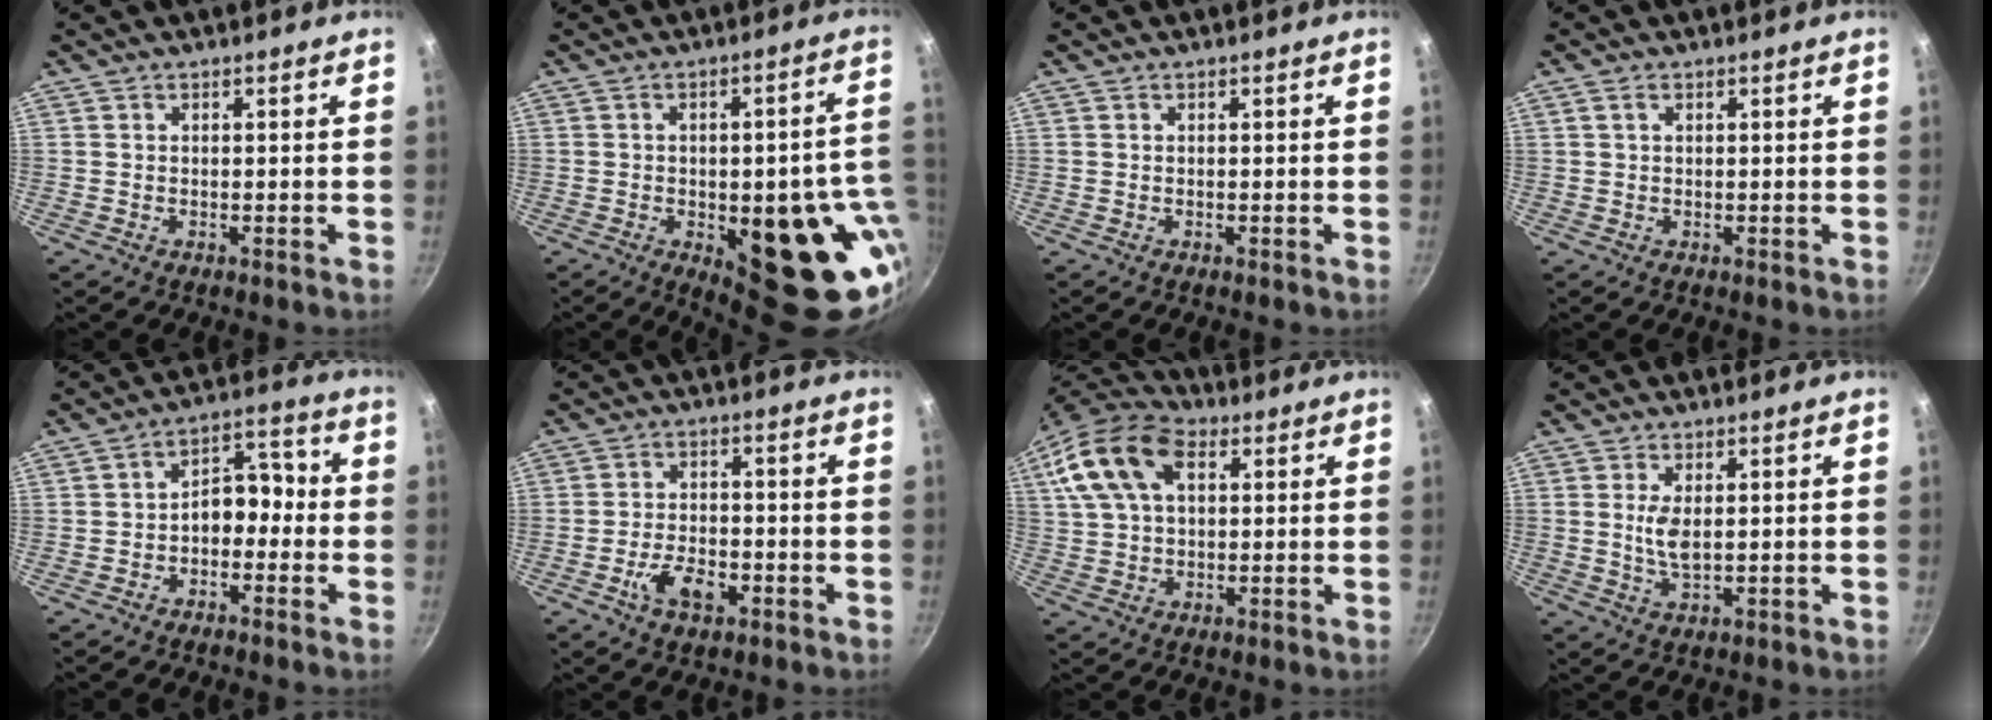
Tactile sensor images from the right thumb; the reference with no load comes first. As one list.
[{"total": 21.8, "force": [-5.1, 9.4, 19.0], "torque": [-0.168, 0.011, -0.055]}, {"total": 0.0}, {"total": 1.3, "force": [0.6, 0.8, 0.8], "torque": [-0.014, 0.002, 0.010]}, {"total": 7.5, "force": [-1.7, 5.1, 5.2], "torque": [-0.033, 0.043, -0.037]}, {"total": 6.9, "force": [-2.9, 3.9, 4.9], "torque": [-0.077, 0.019, -0.051]}, {"total": 16.5, "force": [5.9, 10.1, 11.6], "torque": [-0.224, 0.018, 0.098]}, {"total": 4.2, "force": [0.7, 1.9, 3.7], "torque": [-0.072, -0.010, 0.018]}]